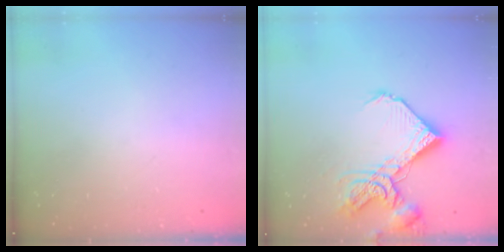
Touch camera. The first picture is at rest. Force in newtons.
{"total": 13.2, "press": 13.1, "slide": 1.4}